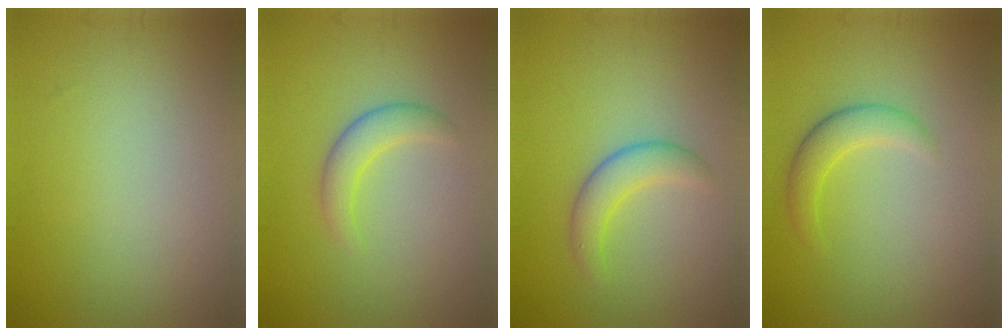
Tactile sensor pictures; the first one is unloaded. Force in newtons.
{"total": 2.4, "press": 2.4, "slide": 0.1}
{"total": 2.7, "press": 2.7, "slide": 0.1}
{"total": 2.4, "press": 2.4, "slide": 0.1}